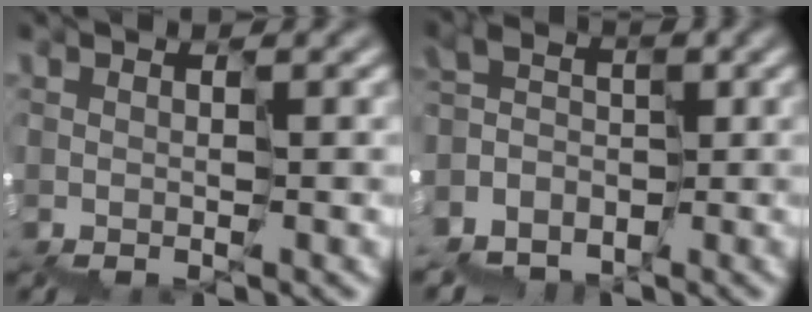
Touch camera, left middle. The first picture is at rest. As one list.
[{"total": 3.9, "force": [-3.3, 1.6, -1.0], "torque": [0.016, -0.003, -0.053]}]